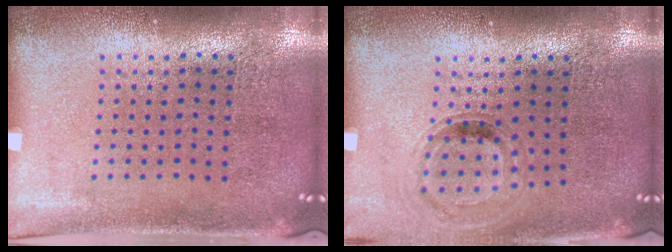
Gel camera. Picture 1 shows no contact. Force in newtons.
{"total": 0.8, "press": 0.7, "slide": 0.2}